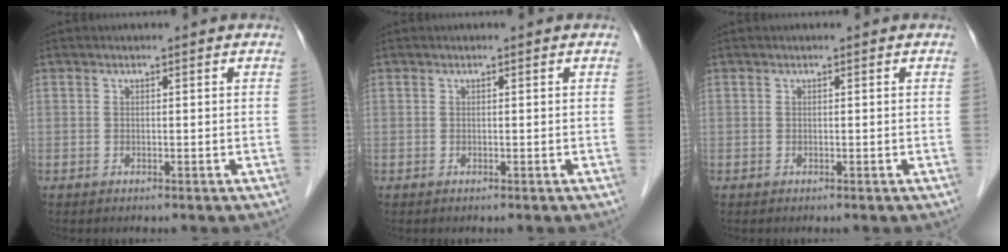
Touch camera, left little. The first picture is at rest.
{"total": 0.0}
{"total": 0.0}